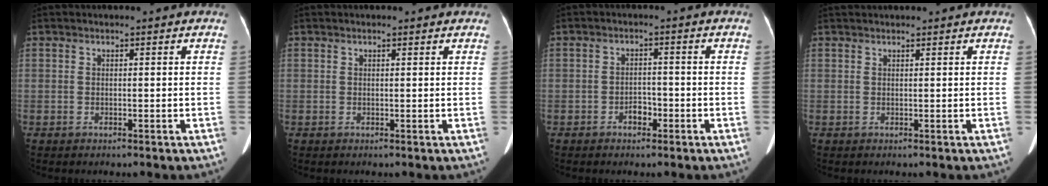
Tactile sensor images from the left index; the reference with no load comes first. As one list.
[{"total": 1.1, "force": [0.9, 0.2, 0.6], "torque": [-0.011, 0.011, 0.012]}, {"total": 2.2, "force": [-1.4, 1.3, 1.2], "torque": [-0.016, 0.005, -0.022]}, {"total": 4.0, "force": [3.6, 0.3, 1.7], "torque": [-0.021, 0.039, 0.055]}]